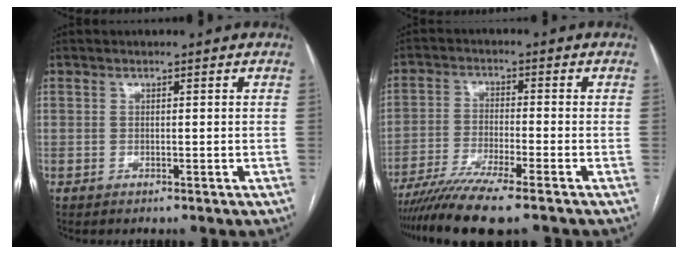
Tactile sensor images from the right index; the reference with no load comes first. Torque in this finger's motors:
{"motor_torque": [0.85, -0.86, 0.64, 0.17]}